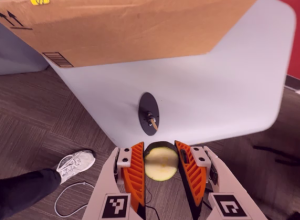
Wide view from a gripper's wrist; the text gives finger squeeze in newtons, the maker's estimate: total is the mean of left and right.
{"total": 12.1, "left": 12.1, "right": 12.0}